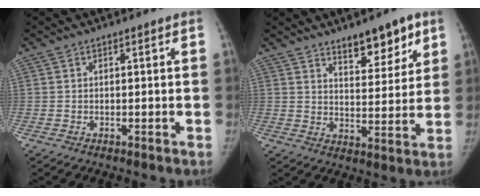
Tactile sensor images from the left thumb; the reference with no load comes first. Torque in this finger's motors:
{"motor_torque": [0.00, 0.02, 0.35, -0.06, 0.00]}